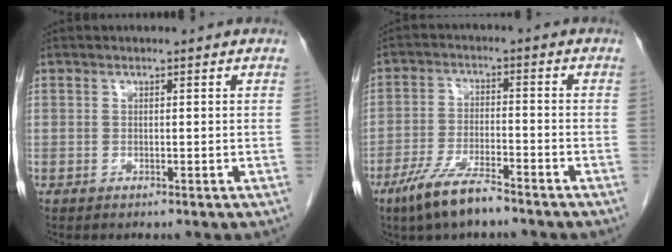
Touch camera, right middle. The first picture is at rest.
{"total": 7.9, "force": [-5.9, 1.3, 5.2], "torque": [-0.104, -0.014, -0.108]}